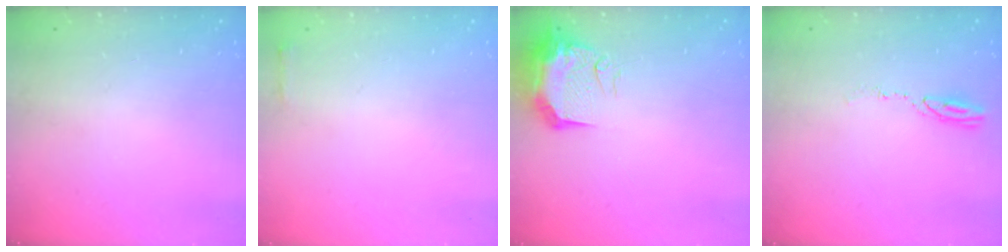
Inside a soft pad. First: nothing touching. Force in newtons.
{"total": 2.3, "press": 2.3, "slide": 0.5}
{"total": 11.0, "press": 10.9, "slide": 1.1}
{"total": 4.0, "press": 4.0, "slide": 0.4}